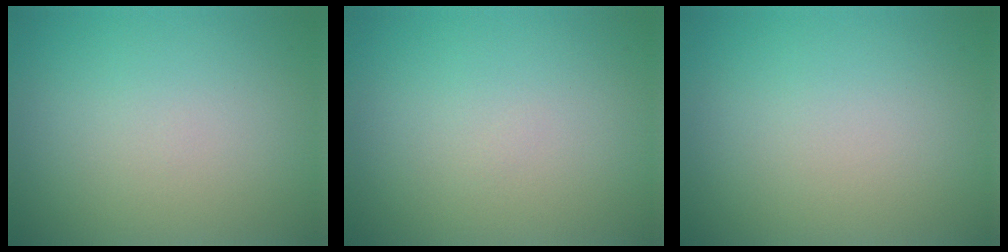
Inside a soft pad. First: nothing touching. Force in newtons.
{"total": 0.0}
{"total": 0.0}